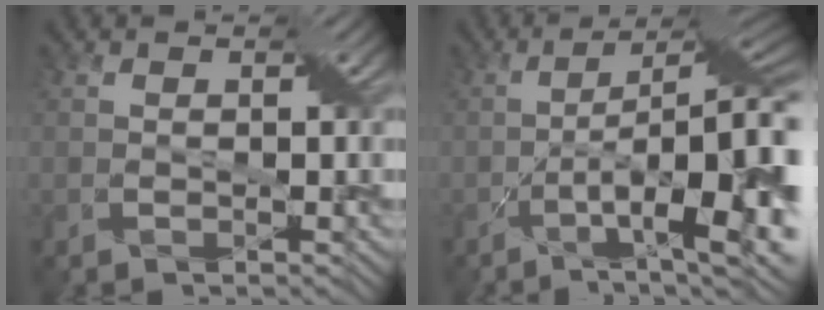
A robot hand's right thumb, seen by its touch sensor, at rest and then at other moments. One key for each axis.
{"total": 18.0, "fx": -4.3, "fy": 6.2, "fz": 16.3, "tx": -0.229, "ty": -0.011, "tz": -0.061}